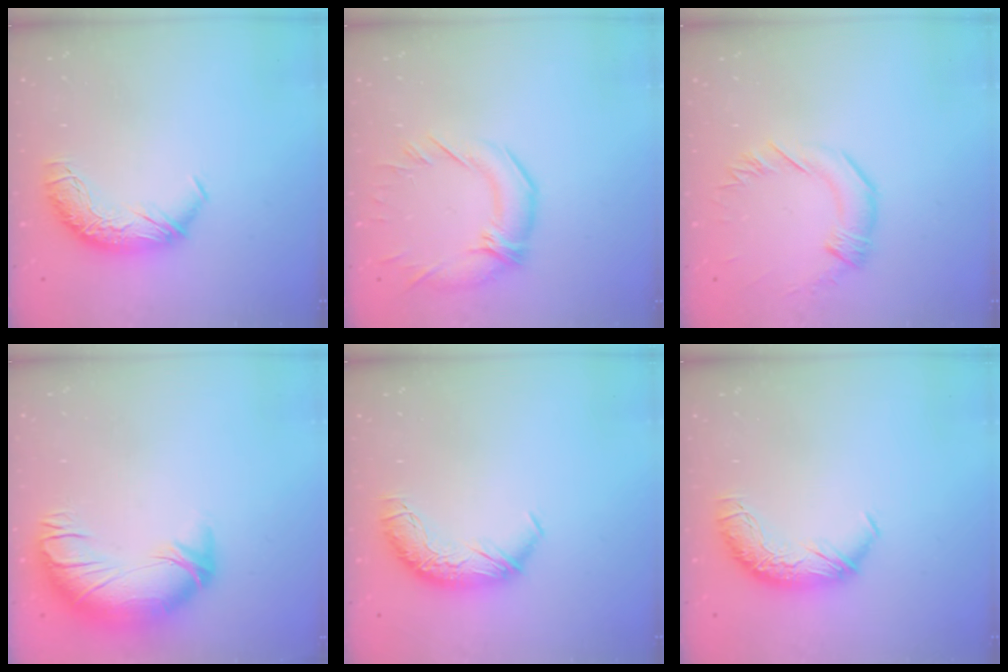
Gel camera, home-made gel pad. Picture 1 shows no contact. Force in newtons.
{"total": 2.3, "press": 0.9, "slide": 2.1}
{"total": 1.0, "press": 1.0, "slide": 0.4}
{"total": 3.8, "press": 2.1, "slide": 3.1}
{"total": 0.0}
{"total": 0.0}